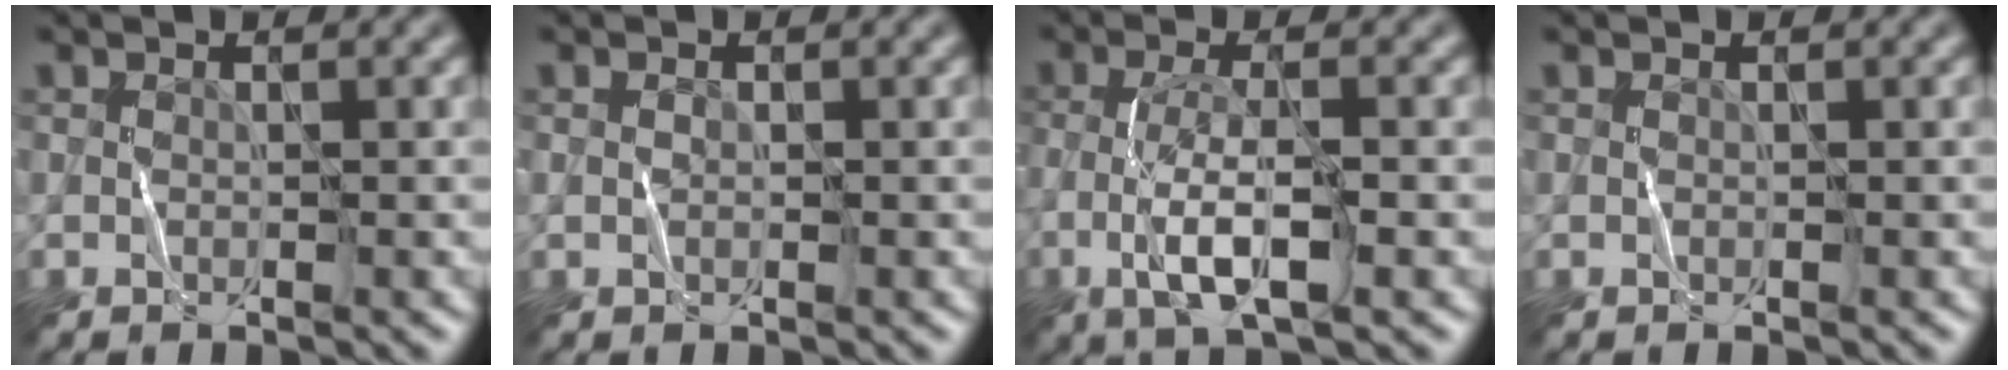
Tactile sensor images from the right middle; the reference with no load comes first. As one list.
[{"total": 0.5, "force": [0.0, 0.4, 0.4], "torque": [-0.007, 0.001, 0.001]}, {"total": 4.8, "force": [-1.6, 1.1, 4.4], "torque": [-0.087, 0.003, -0.035]}, {"total": 0.0}]